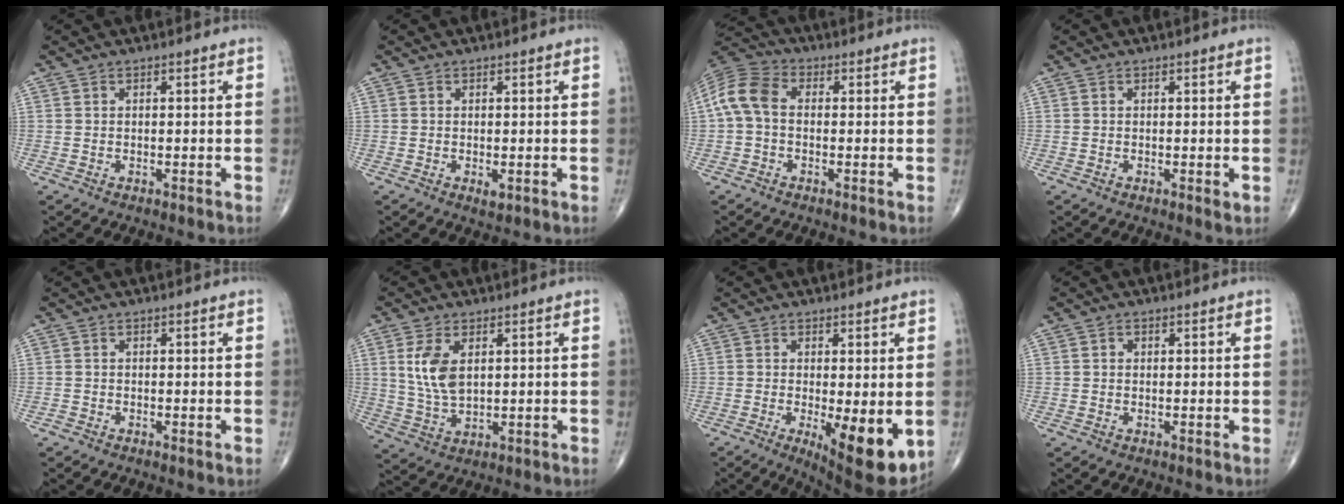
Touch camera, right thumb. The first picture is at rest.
{"total": 1.2, "force": [-0.2, 0.5, 1.0], "torque": [-0.016, -0.004, -0.004]}
{"total": 8.2, "force": [-0.1, 5.5, 6.1], "torque": [-0.123, 0.023, -0.016]}
{"total": 0.8, "force": [-0.1, 0.2, 0.8], "torque": [-0.011, -0.003, -0.003]}
{"total": 0.6, "force": [-0.4, 0.3, 0.4], "torque": [-0.007, -0.002, -0.012]}
{"total": 8.0, "force": [2.2, 4.3, 6.3], "torque": [-0.126, -0.010, 0.051]}
{"total": 11.0, "force": [-2.4, 3.4, 10.1], "torque": [-0.140, -0.025, -0.026]}
{"total": 0.8, "force": [0.1, 0.7, 0.3], "torque": [-0.003, 0.001, 0.000]}